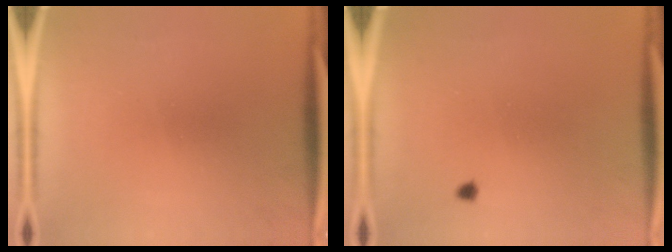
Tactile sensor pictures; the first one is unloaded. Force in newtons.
{"total": 0.6}